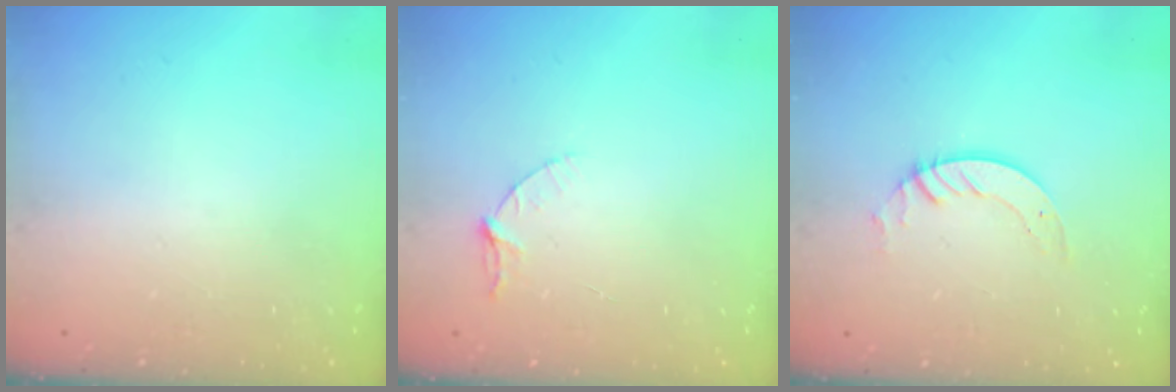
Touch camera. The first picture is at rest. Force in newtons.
{"total": 4.0, "press": 3.9, "slide": 0.4}
{"total": 3.6, "press": 3.6, "slide": 0.4}